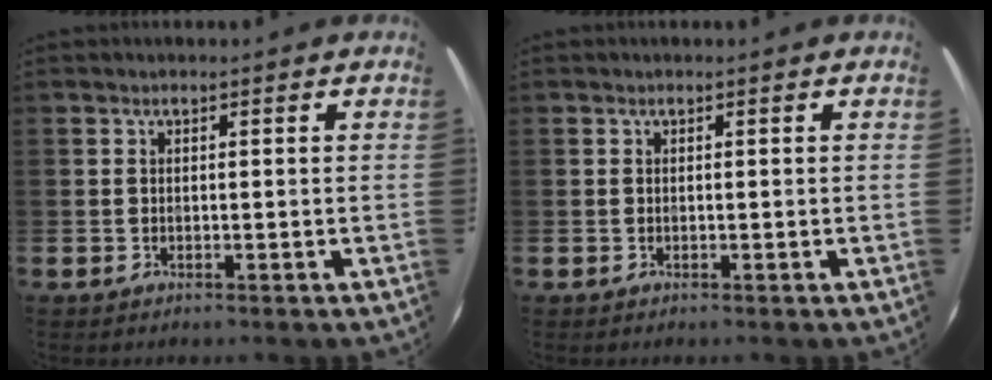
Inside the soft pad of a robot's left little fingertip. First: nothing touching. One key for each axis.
{"total": 0.0}